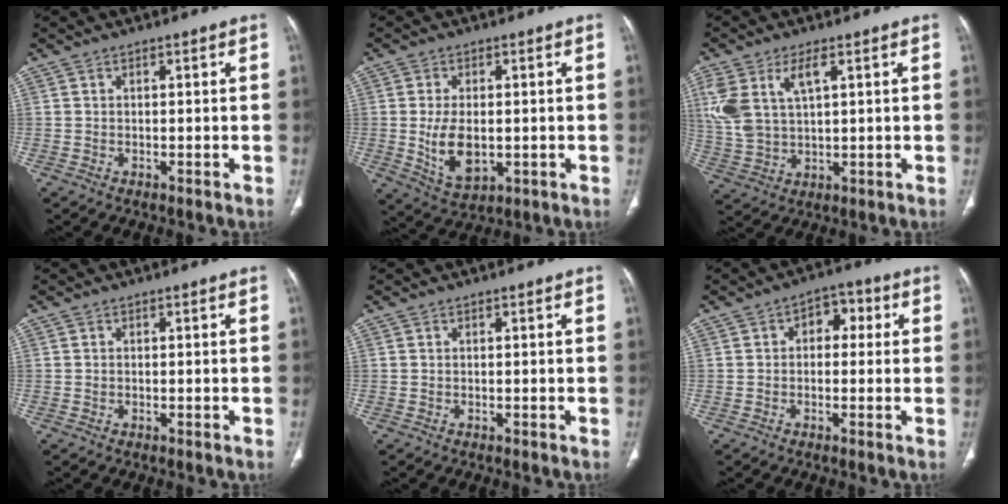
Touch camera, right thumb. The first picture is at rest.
{"total": 8.3, "force": [-0.7, 4.8, 6.8], "torque": [-0.118, -0.011, 0.000]}
{"total": 11.2, "force": [4.0, 5.7, 8.8], "torque": [-0.203, 0.000, 0.091]}
{"total": 0.0}
{"total": 0.0}
{"total": 5.5, "force": [1.1, 3.8, 3.8], "torque": [-0.021, 0.016, 0.006]}